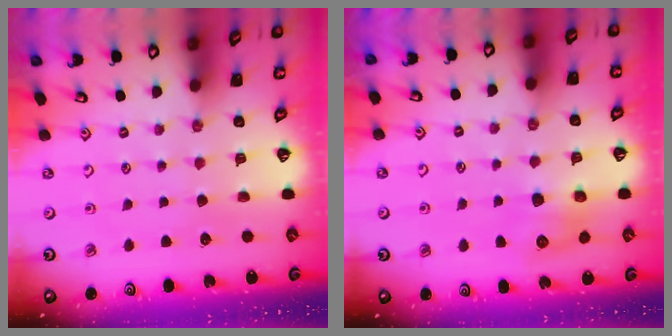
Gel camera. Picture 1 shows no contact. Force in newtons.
{"total": 7.9, "press": 7.9, "slide": 0.4}